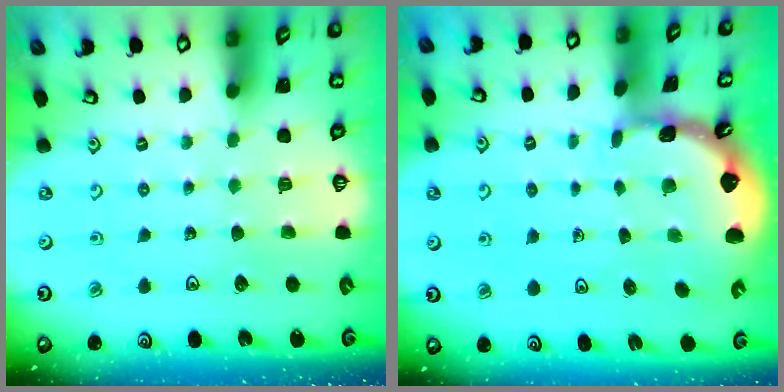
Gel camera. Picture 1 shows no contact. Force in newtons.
{"total": 1.2, "press": 1.1, "slide": 0.2}